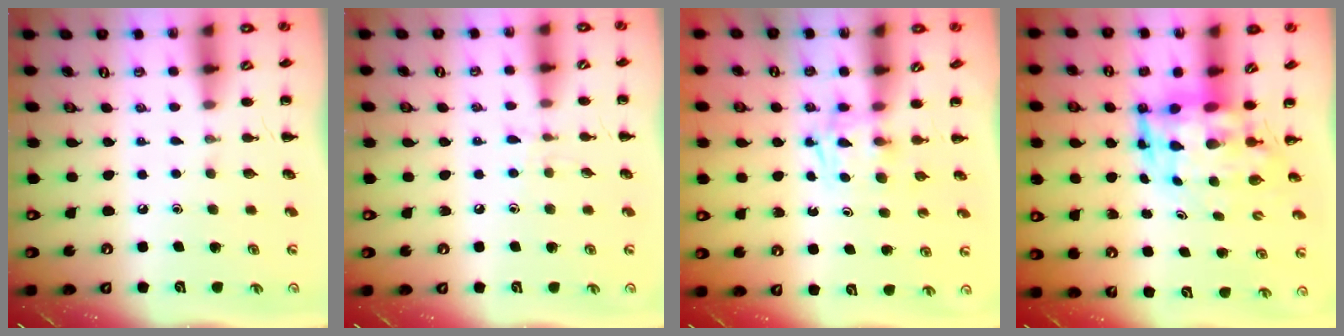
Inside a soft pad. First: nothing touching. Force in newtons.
{"total": 5.2, "press": 4.8, "slide": 2.0}
{"total": 2.5, "press": 2.3, "slide": 1.0}
{"total": 5.3, "press": 5.0, "slide": 1.8}